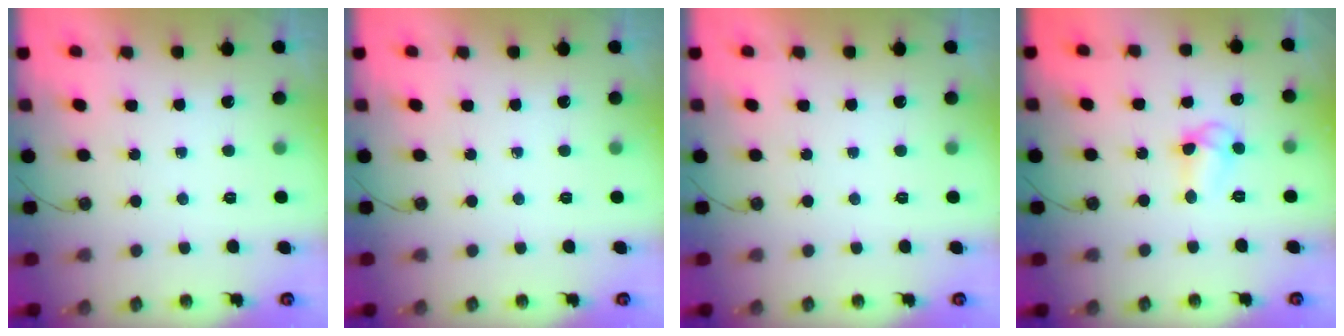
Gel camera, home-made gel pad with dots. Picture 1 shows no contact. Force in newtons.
{"total": 0.0}
{"total": 0.0}
{"total": 8.3, "press": 8.3, "slide": 0.6}